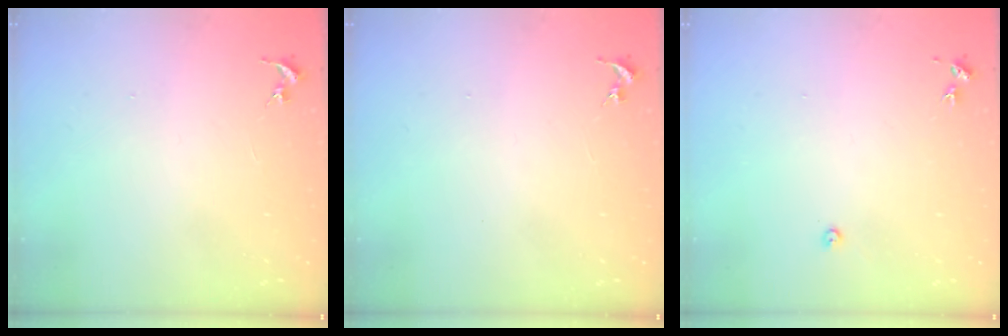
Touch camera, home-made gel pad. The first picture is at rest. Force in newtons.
{"total": 0.0}
{"total": 2.2, "press": 2.2, "slide": 0.3}